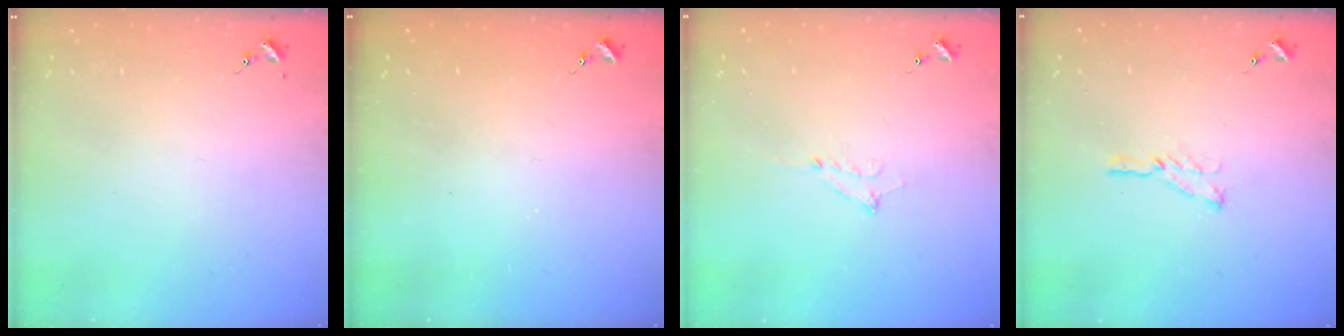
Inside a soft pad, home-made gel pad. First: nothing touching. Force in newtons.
{"total": 0.0}
{"total": 5.2, "press": 5.2, "slide": 0.3}
{"total": 6.4, "press": 6.3, "slide": 0.6}